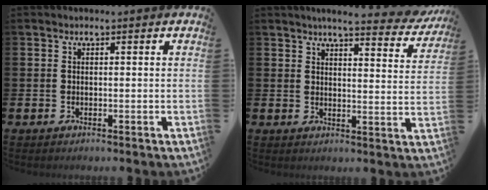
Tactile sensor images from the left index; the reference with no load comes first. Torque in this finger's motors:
{"motor_torque": [1.05, -1.09, 0.52, 0.12]}